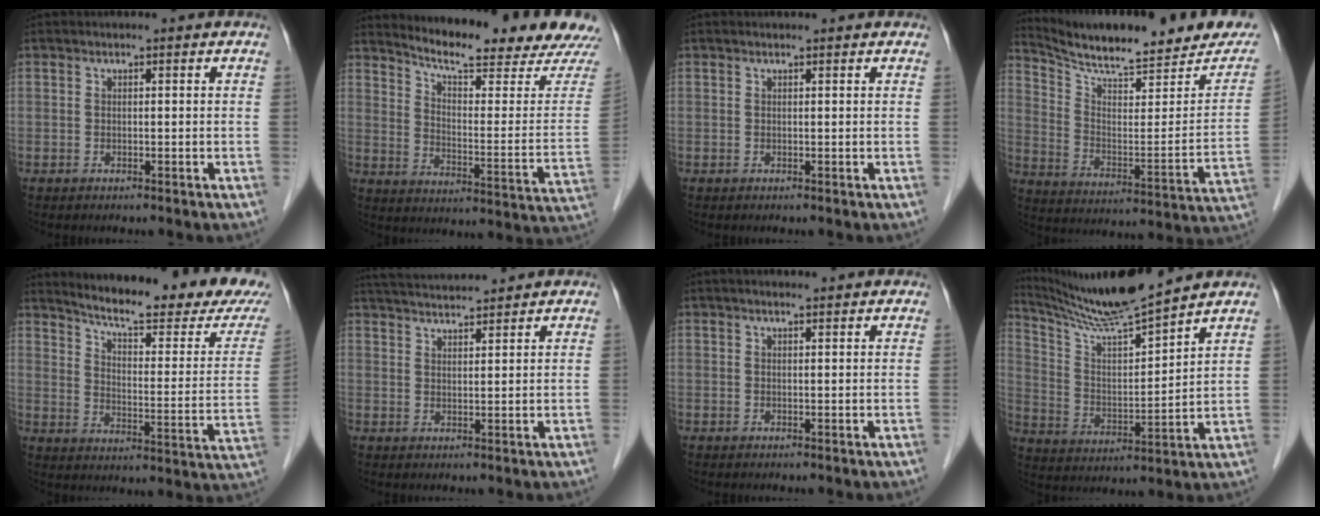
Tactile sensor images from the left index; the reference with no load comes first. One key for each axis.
{"total": 17.7, "fx": 16.7, "fy": -0.7, "fz": 5.8, "tx": -0.101, "ty": -0.086, "tz": 0.220}
{"total": 0.8, "fx": 0.8, "fy": 0.0, "fz": 0.2, "tx": -0.010, "ty": 0.009, "tz": 0.013}
{"total": 20.7, "fx": 18.2, "fy": 3.8, "fz": 9.1, "tx": -0.140, "ty": -0.031, "tz": 0.258}
{"total": 20.6, "fx": 18.6, "fy": 0.9, "fz": 8.8, "tx": -0.130, "ty": -0.075, "tz": 0.240}
{"total": 8.8, "fx": 8.4, "fy": 0.1, "fz": 2.7, "tx": -0.055, "ty": 0.028, "tz": 0.135}
{"total": 3.9, "fx": 3.6, "fy": 0.4, "fz": 1.4, "tx": -0.019, "ty": 0.024, "tz": 0.046}
{"total": 14.2, "fx": 13.1, "fy": -1.2, "fz": 5.3, "tx": -0.111, "ty": 0.003, "tz": 0.238}